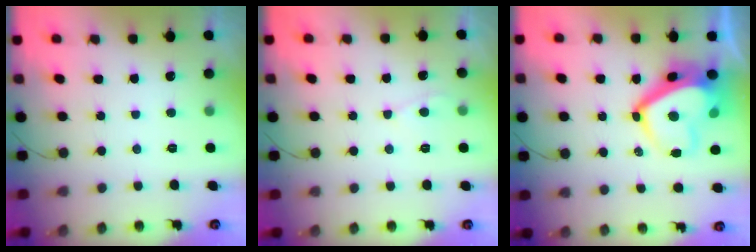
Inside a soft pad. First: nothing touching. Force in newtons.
{"total": 2.9, "press": 2.9, "slide": 0.3}
{"total": 13.2, "press": 12.9, "slide": 2.5}